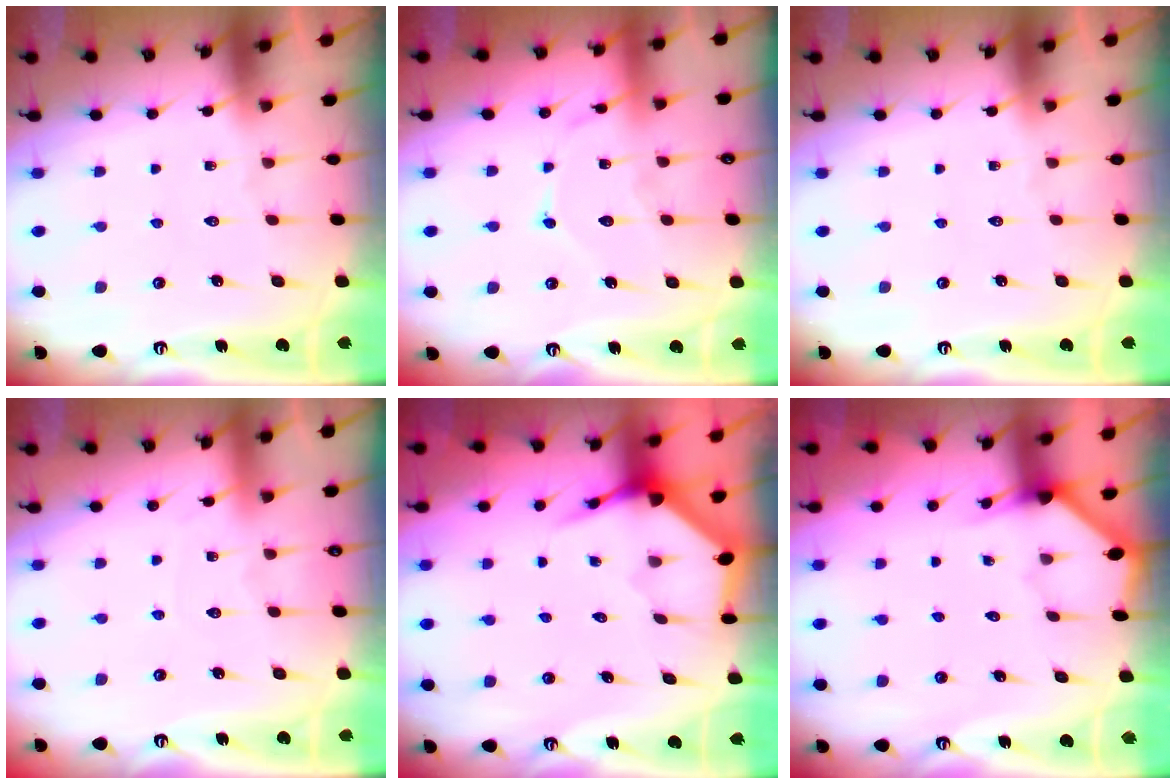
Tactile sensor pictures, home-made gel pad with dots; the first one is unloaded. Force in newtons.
{"total": 10.0, "press": 10.0, "slide": 0.9}
{"total": 0.0}
{"total": 3.2, "press": 3.1, "slide": 0.3}
{"total": 3.9, "press": 3.9, "slide": 0.5}
{"total": 2.5, "press": 2.5, "slide": 0.2}